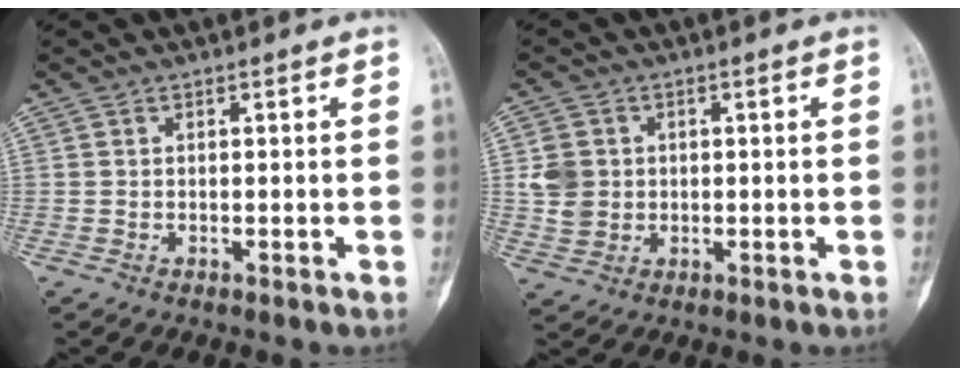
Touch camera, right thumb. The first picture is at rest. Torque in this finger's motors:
{"motor_torque": [-0.20, 0.10, 0.62, -0.16, 0.13]}